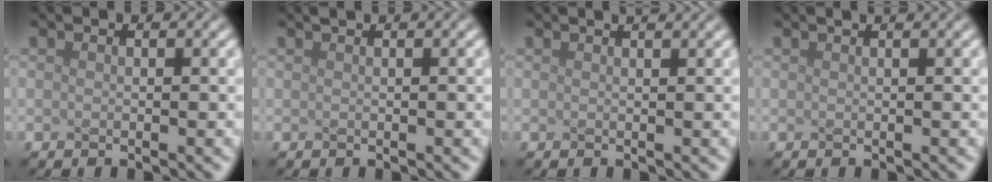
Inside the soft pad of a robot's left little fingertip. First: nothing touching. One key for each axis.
{"total": 1.1, "fx": 0.7, "fy": 0.3, "fz": 0.8, "tx": -0.010, "ty": 0.001, "tz": 0.003}
{"total": 2.0, "fx": 1.4, "fy": 0.8, "fz": 1.2, "tx": 0.004, "ty": 0.012, "tz": -0.009}
{"total": 1.7, "fx": 1.1, "fy": 0.7, "fz": 1.1, "tx": 0.000, "ty": 0.007, "tz": -0.008}